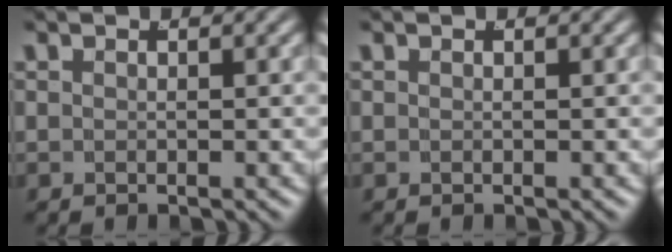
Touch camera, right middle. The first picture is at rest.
{"total": 0.0}